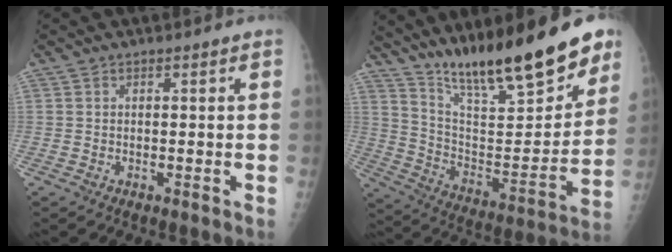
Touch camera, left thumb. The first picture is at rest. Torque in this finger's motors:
{"motor_torque": [0.66, 0.60, 1.07, -1.70, 0.38]}